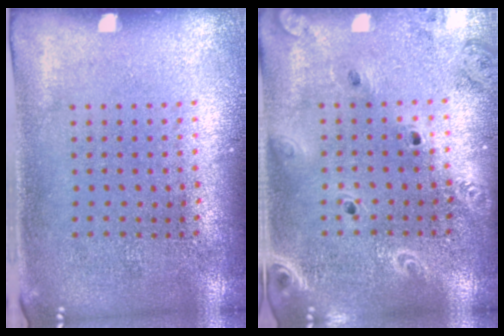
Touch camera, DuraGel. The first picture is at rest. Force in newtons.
{"total": 2.1, "press": 1.9, "slide": 0.9}